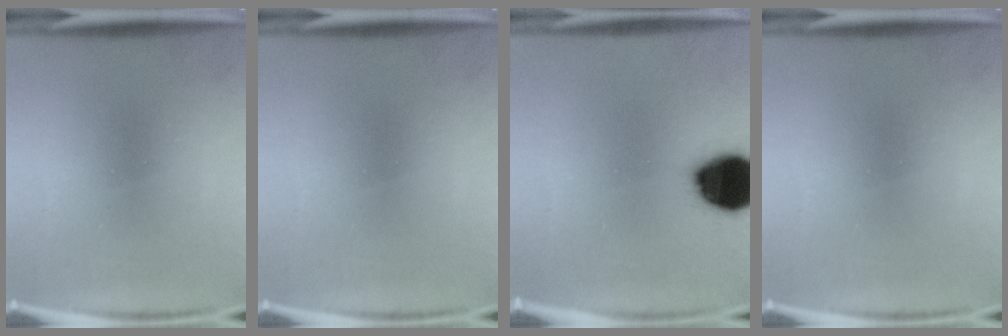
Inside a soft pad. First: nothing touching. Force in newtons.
{"total": 0.0}
{"total": 17.1}
{"total": 0.0}